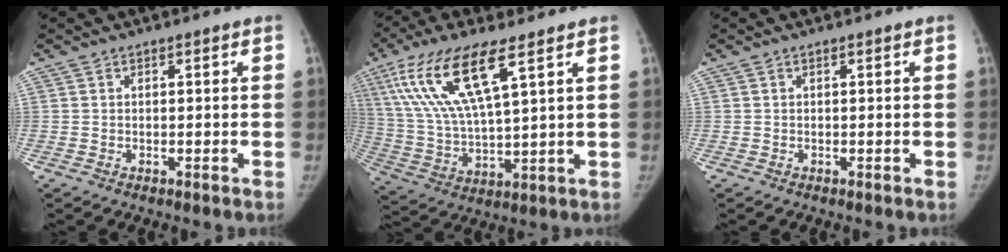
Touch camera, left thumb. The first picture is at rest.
{"total": 16.6, "force": [8.0, 4.5, 13.8], "torque": [-0.289, -0.021, 0.160]}
{"total": 0.0}